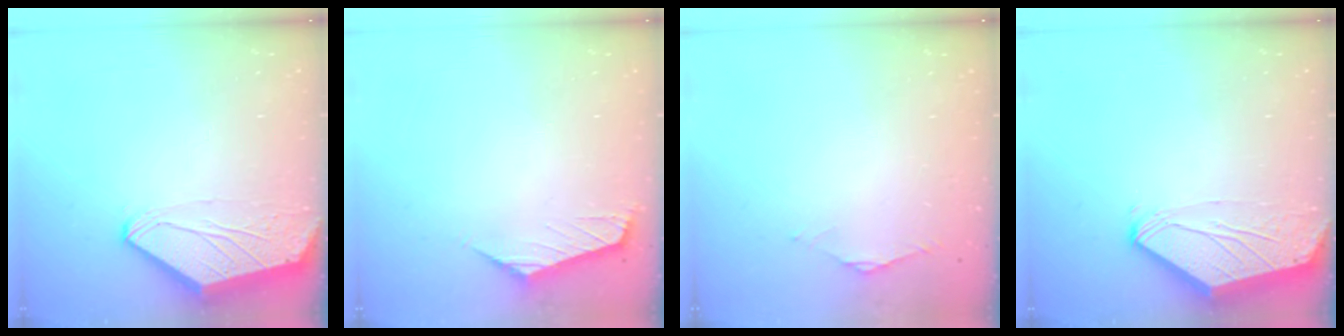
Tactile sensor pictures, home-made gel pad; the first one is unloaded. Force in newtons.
{"total": 0.7, "press": 0.6, "slide": 0.5}
{"total": 1.3, "press": 1.3, "slide": 0.3}
{"total": 0.0}